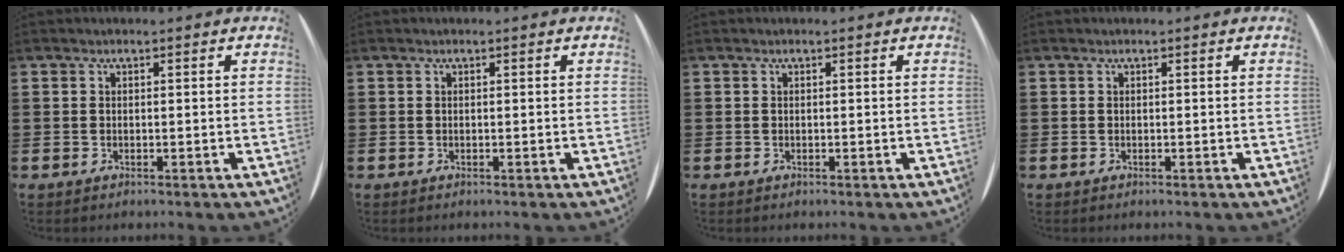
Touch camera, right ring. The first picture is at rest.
{"total": 0.0}
{"total": 0.0}
{"total": 0.0}